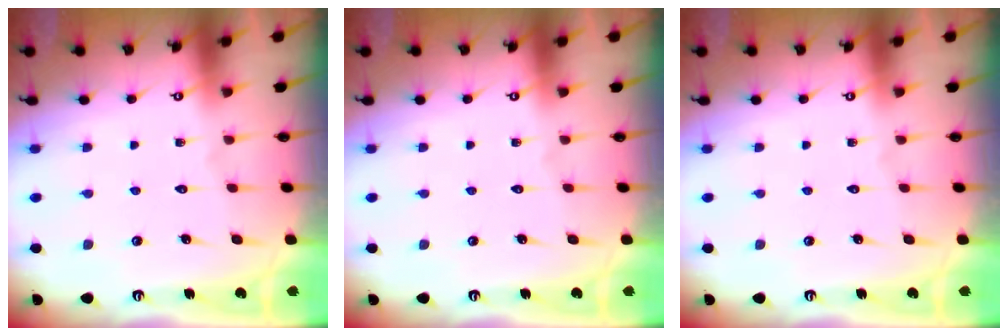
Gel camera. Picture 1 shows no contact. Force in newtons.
{"total": 0.0}
{"total": 0.0}